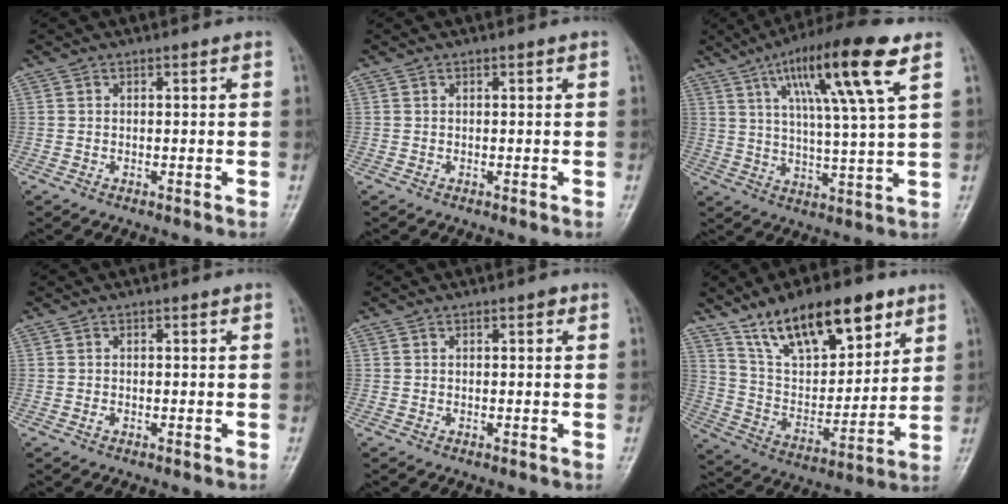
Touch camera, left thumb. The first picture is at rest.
{"total": 0.0}
{"total": 16.9, "force": [7.7, 1.9, 15.0], "torque": [-0.254, -0.015, 0.127]}
{"total": 0.6, "force": [-0.1, 0.3, 0.4], "torque": [-0.003, 0.000, -0.002]}
{"total": 1.0, "force": [0.5, 0.4, 0.8], "torque": [-0.006, 0.002, 0.003]}
{"total": 20.1, "force": [12.6, 8.8, 13.0], "torque": [-0.169, -0.048, 0.228]}